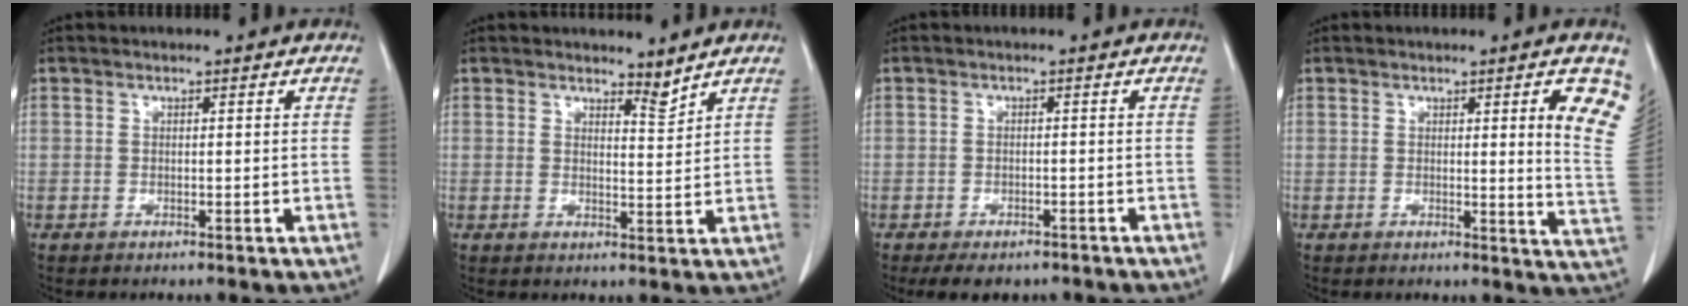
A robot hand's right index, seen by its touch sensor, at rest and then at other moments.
{"total": 2.6, "force": [2.6, 0.3, 0.5], "torque": [-0.007, -0.014, 0.038]}
{"total": 5.6, "force": [-4.3, 2.9, 2.0], "torque": [-0.020, 0.000, -0.055]}
{"total": 8.4, "force": [4.0, 0.2, 7.5], "torque": [-0.077, -0.019, 0.032]}